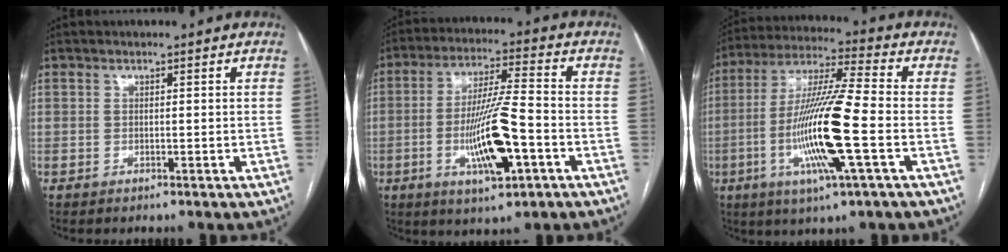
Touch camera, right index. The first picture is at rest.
{"total": 12.7, "force": [-3.9, 1.7, 12.0], "torque": [-0.227, -0.007, -0.067]}
{"total": 16.3, "force": [-4.0, 0.3, 15.8], "torque": [-0.318, -0.010, -0.080]}